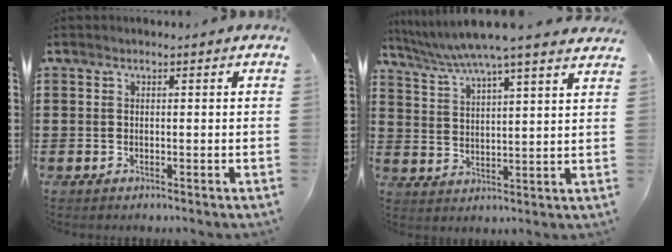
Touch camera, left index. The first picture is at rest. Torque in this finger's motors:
{"motor_torque": [1.03, -1.11, 0.43, 0.19]}